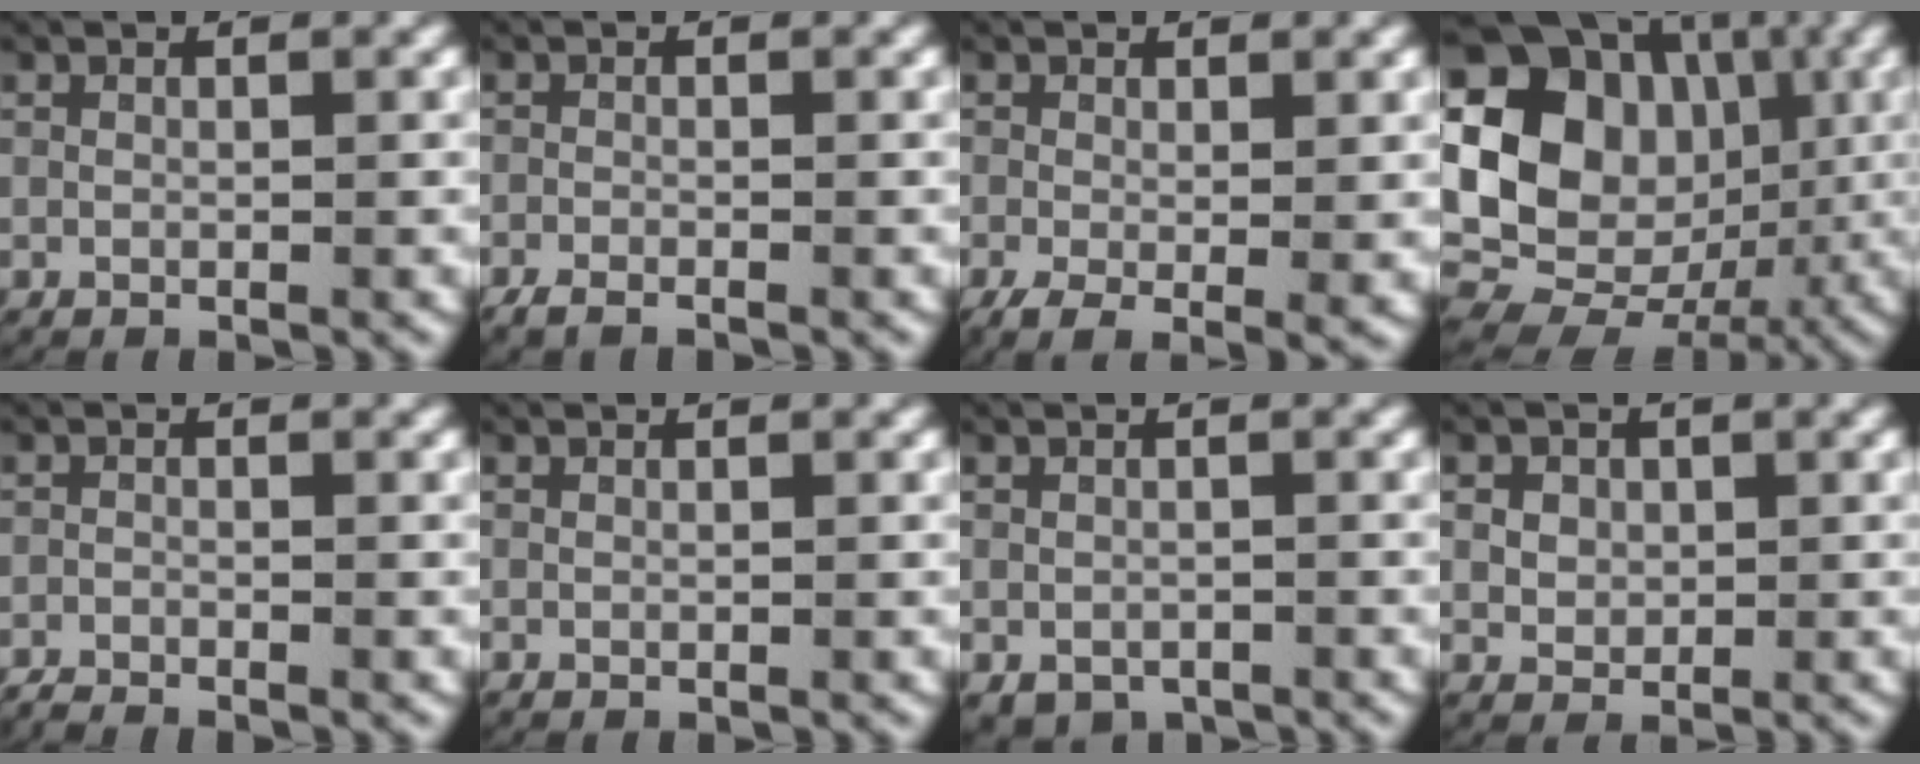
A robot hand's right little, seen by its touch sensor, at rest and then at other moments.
{"total": 1.8, "force": [-1.5, 0.6, 0.7], "torque": [-0.020, -0.006, -0.026]}
{"total": 3.1, "force": [-0.9, 1.3, 2.6], "torque": [-0.043, -0.020, -0.005]}
{"total": 19.8, "force": [-0.2, 16.8, 10.5], "torque": [-0.251, -0.057, 0.008]}
{"total": 1.8, "force": [-1.7, 0.5, 0.2], "torque": [-0.010, -0.009, -0.030]}
{"total": 0.0}
{"total": 2.1, "force": [-1.1, 1.7, 0.8], "torque": [-0.012, -0.012, -0.010]}
{"total": 2.1, "force": [0.3, 1.8, 0.9], "torque": [-0.021, -0.005, 0.014]}